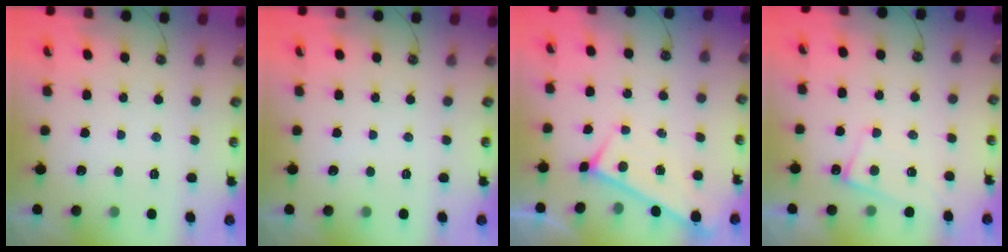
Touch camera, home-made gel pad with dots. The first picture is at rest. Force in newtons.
{"total": 0.0}
{"total": 0.0}
{"total": 2.1, "press": 2.1, "slide": 0.5}